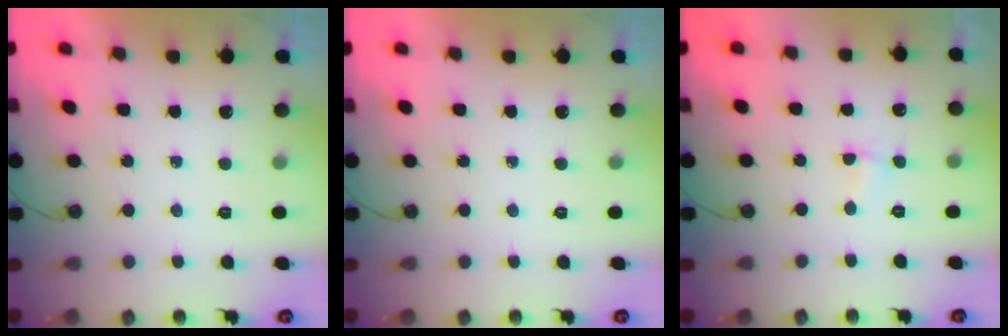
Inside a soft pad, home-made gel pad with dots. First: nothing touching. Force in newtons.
{"total": 0.0}
{"total": 2.8, "press": 1.1, "slide": 2.5}